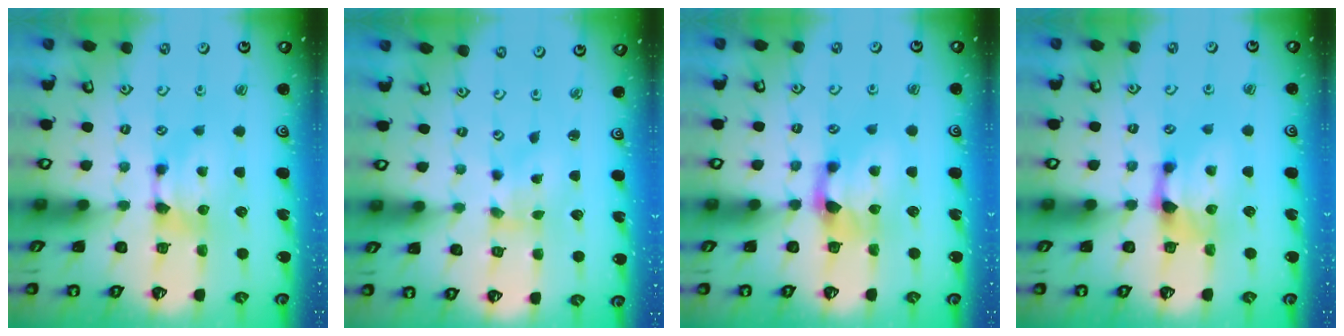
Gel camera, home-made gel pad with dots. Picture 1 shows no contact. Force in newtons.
{"total": 2.7, "press": 2.4, "slide": 1.1}
{"total": 2.0, "press": 1.2, "slide": 1.5}
{"total": 1.5, "press": 0.8, "slide": 1.3}